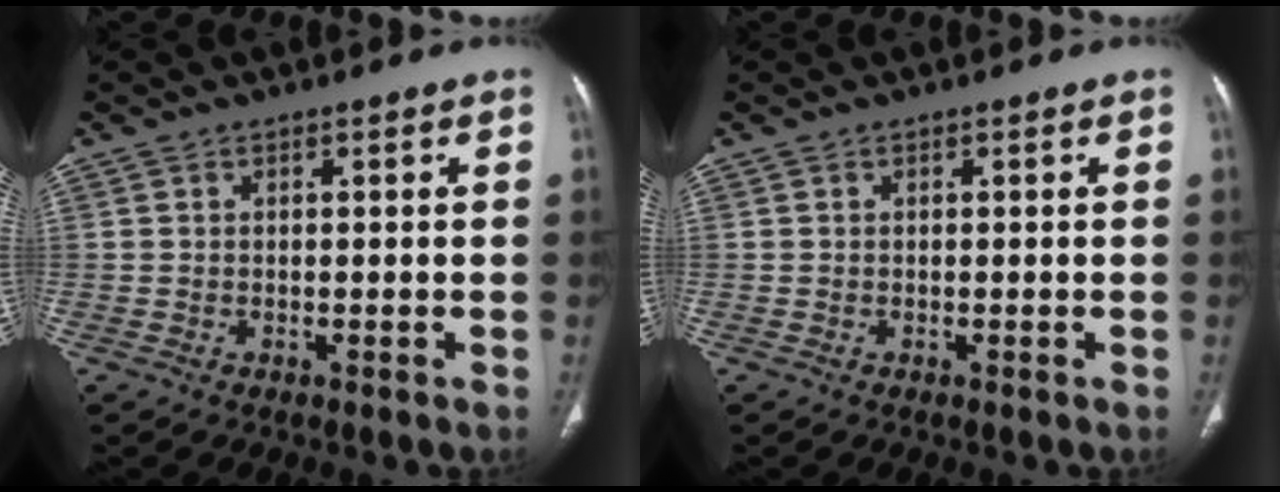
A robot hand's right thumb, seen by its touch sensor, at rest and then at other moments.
{"total": 0.0}